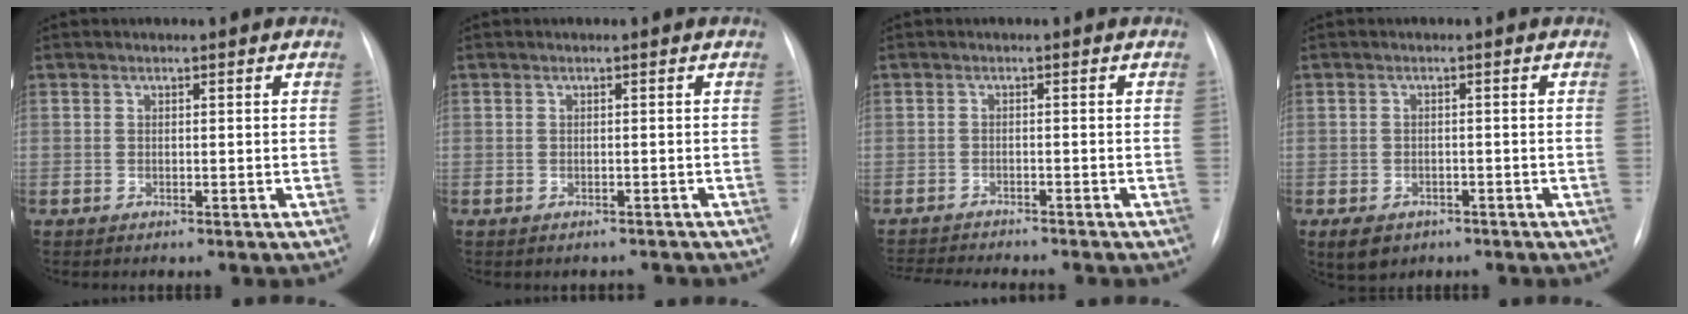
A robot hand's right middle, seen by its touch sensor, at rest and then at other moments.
{"total": 1.4, "force": [-1.2, 0.6, 0.1], "torque": [-0.002, 0.000, -0.016]}
{"total": 10.2, "force": [-9.4, 0.8, 3.8], "torque": [-0.053, -0.009, -0.134]}
{"total": 5.4, "force": [-3.5, 3.7, 2.0], "torque": [-0.031, -0.002, -0.045]}